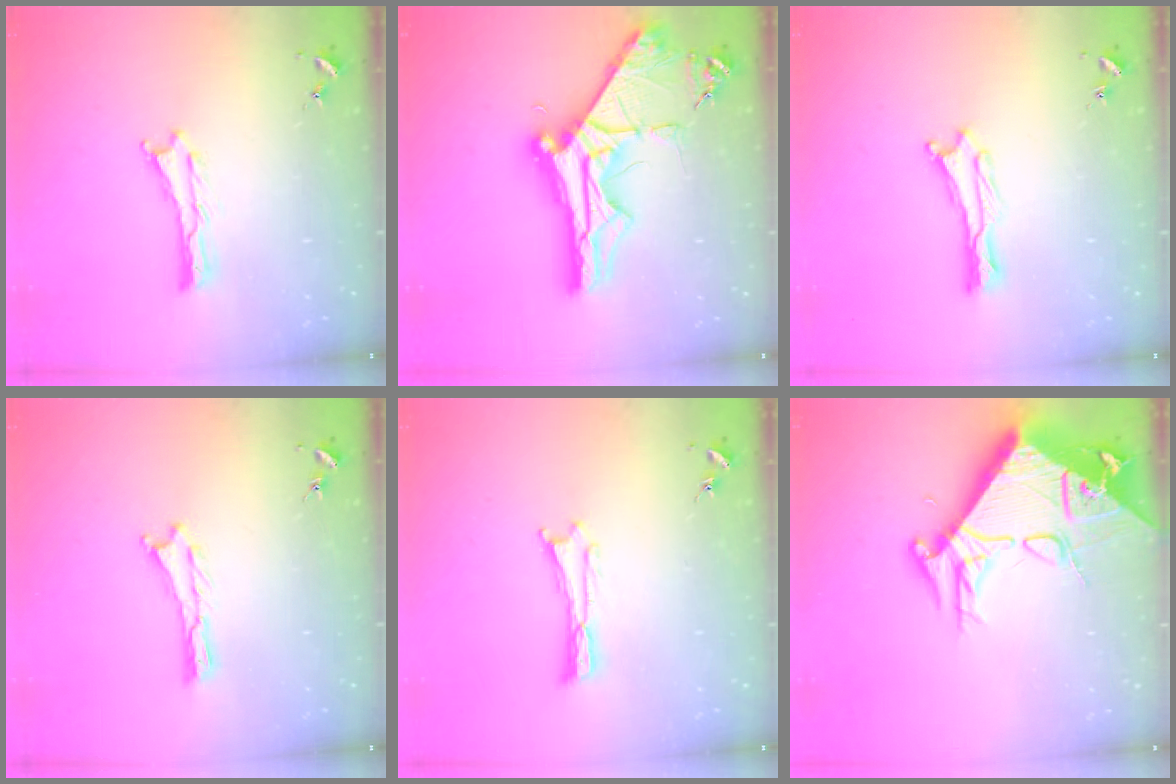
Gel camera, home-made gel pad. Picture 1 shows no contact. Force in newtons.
{"total": 10.7, "press": 10.6, "slide": 1.2}
{"total": 0.8, "press": 0.7, "slide": 0.2}
{"total": 0.0}
{"total": 0.0}
{"total": 17.0, "press": 16.9, "slide": 1.6}